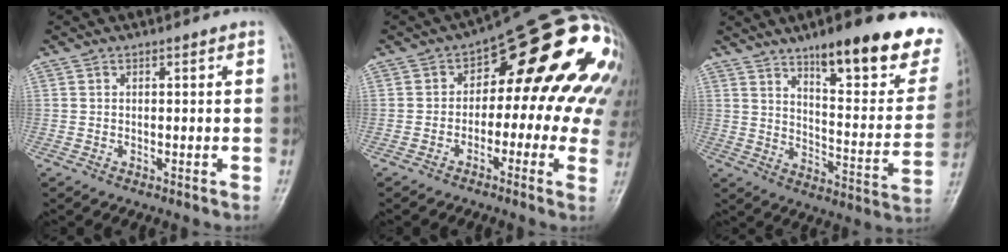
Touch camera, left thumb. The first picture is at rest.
{"total": 20.5, "force": [1.9, 10.3, 17.7], "torque": [-0.182, 0.042, 0.010]}
{"total": 23.3, "force": [14.6, 6.4, 17.0], "torque": [-0.187, -0.068, 0.210]}